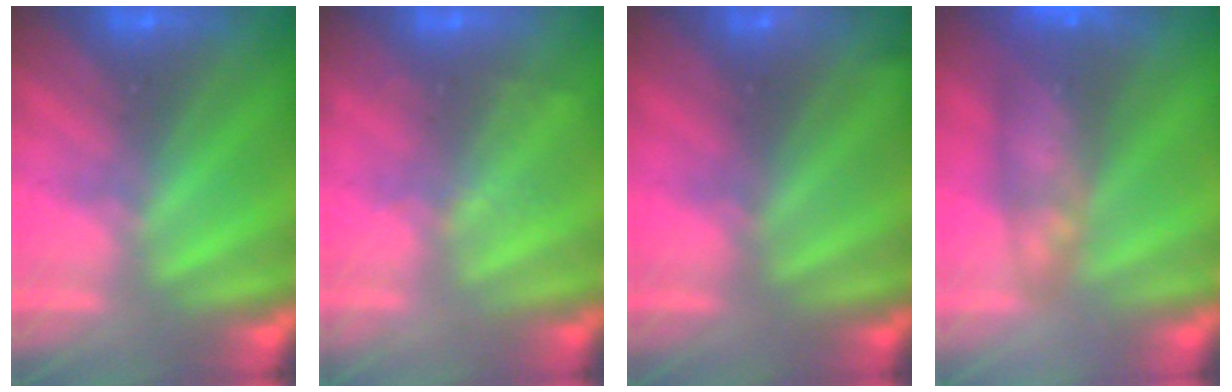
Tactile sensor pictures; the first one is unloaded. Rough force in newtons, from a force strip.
{"total": 2.0}
{"total": 2.4}
{"total": 7.2}